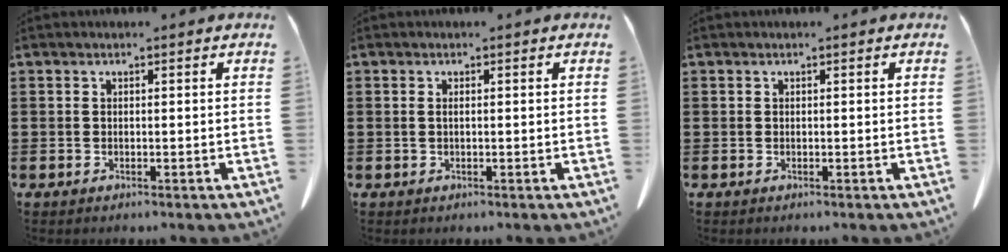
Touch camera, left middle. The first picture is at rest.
{"total": 0.6, "force": [0.1, 0.2, 0.6], "torque": [-0.014, 0.000, 0.001]}
{"total": 0.0}